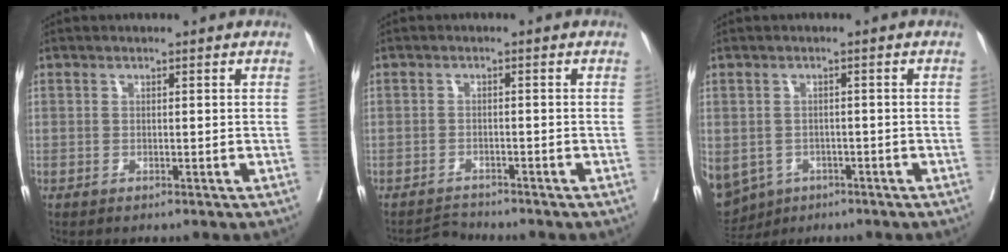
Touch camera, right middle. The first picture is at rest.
{"total": 2.1, "force": [-2.0, -0.2, -0.7], "torque": [0.012, -0.015, -0.032]}
{"total": 16.2, "force": [-7.2, 13.1, 6.2], "torque": [-0.206, -0.010, -0.092]}